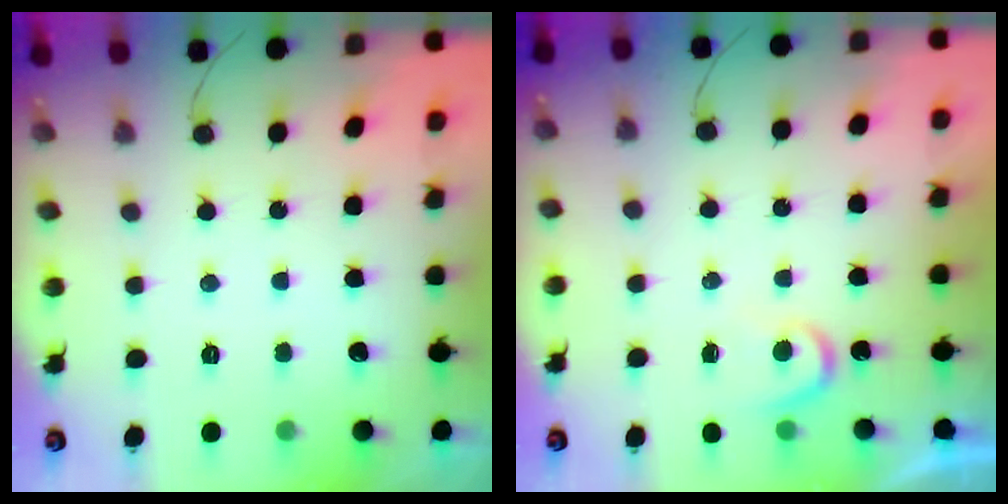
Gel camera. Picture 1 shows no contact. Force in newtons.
{"total": 3.7, "press": 3.7, "slide": 0.4}